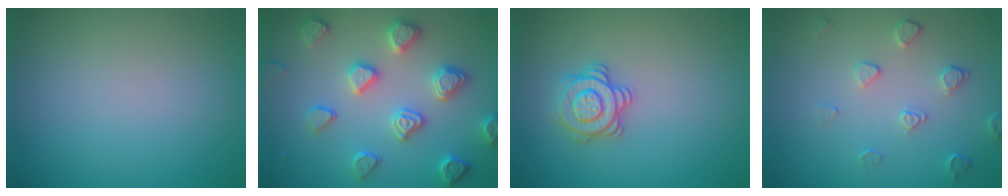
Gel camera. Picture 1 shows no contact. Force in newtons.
{"total": 4.6, "press": 4.2, "slide": 1.9}
{"total": 2.8, "press": 2.7, "slide": 0.7}
{"total": 2.0, "press": 1.3, "slide": 1.5}